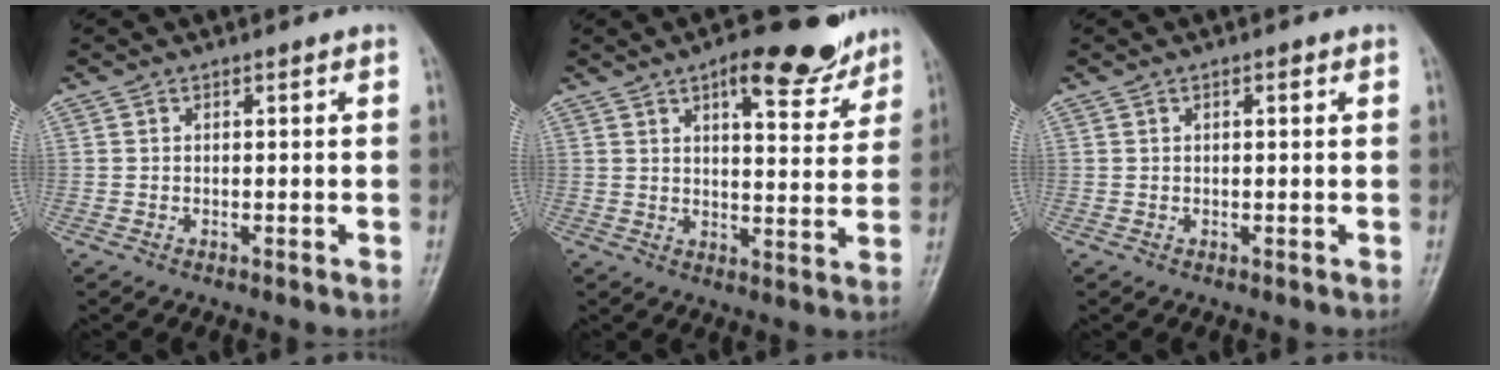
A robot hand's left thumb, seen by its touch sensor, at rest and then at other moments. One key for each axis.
{"total": 12.1, "fx": 7.9, "fy": 4.6, "fz": 8.0, "tx": -0.071, "ty": -0.034, "tz": 0.107}
{"total": 0.9, "fx": 0.4, "fy": 0.3, "fz": 0.8, "tx": -0.012, "ty": 0.002, "tz": 0.004}